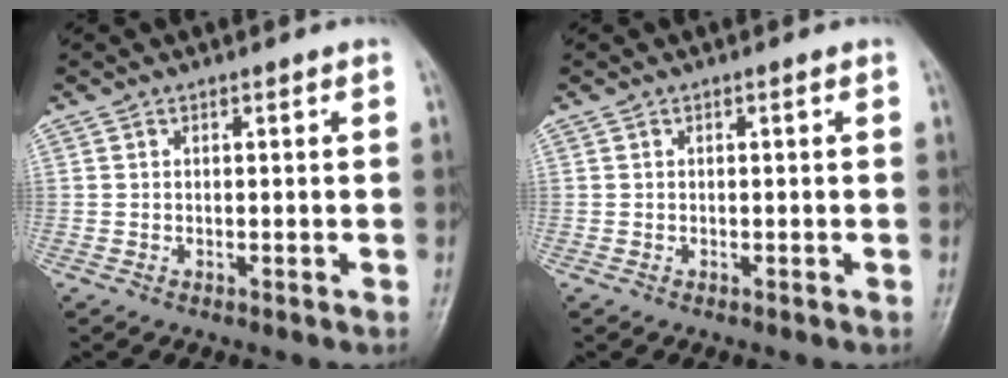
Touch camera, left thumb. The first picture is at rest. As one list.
[{"total": 0.0}]